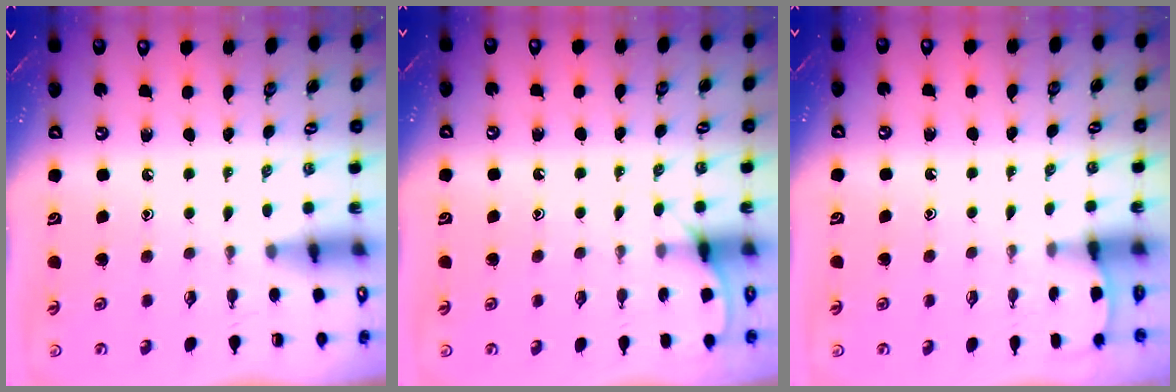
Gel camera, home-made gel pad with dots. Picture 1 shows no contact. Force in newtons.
{"total": 5.9, "press": 5.8, "slide": 0.6}
{"total": 0.9, "press": 0.9, "slide": 0.1}